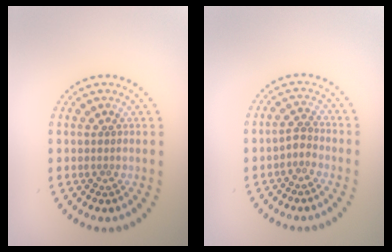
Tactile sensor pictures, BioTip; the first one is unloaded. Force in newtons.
{"total": 1.4, "press": 1.1, "slide": 0.9}